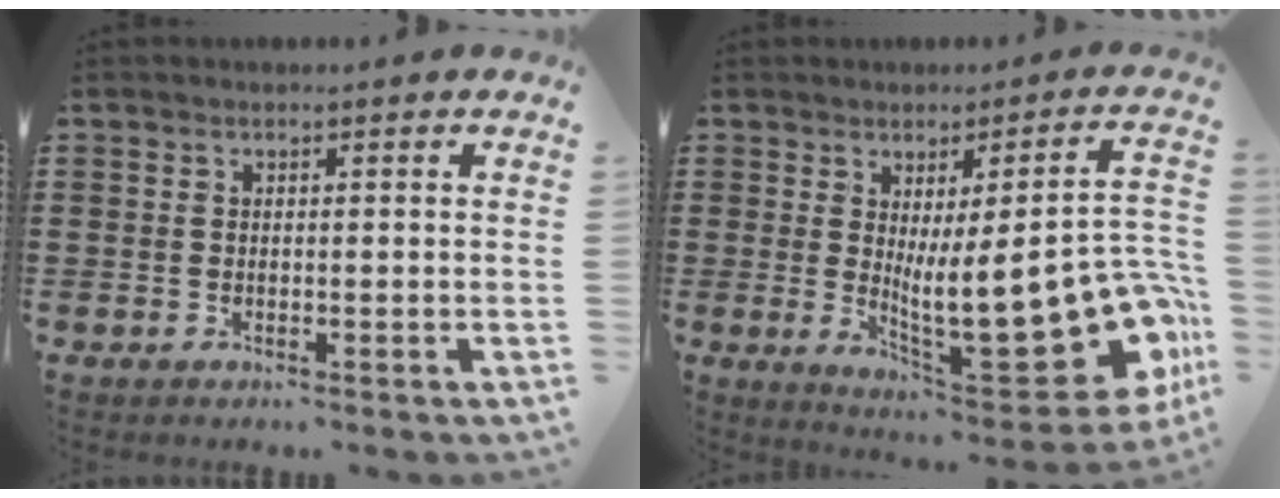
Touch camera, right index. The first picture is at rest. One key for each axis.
{"total": 17.4, "fx": -3.0, "fy": 5.0, "fz": 16.4, "tx": -0.248, "ty": -0.022, "tz": -0.036}